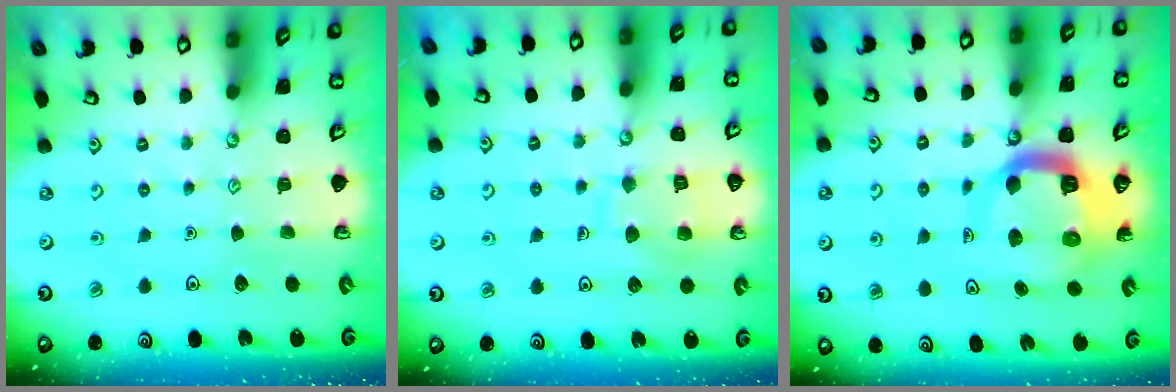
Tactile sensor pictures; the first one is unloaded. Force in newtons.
{"total": 10.6, "press": 10.6, "slide": 0.9}
{"total": 10.8, "press": 10.8, "slide": 1.4}